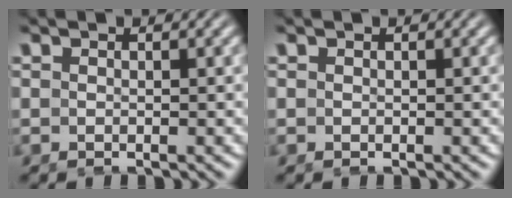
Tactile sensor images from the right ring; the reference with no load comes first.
{"total": 0.0}